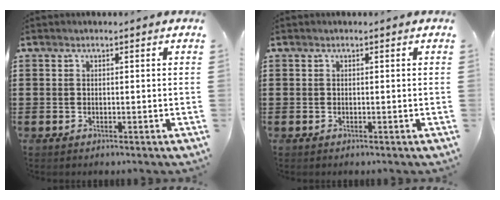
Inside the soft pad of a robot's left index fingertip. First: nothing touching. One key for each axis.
{"total": 0.0}